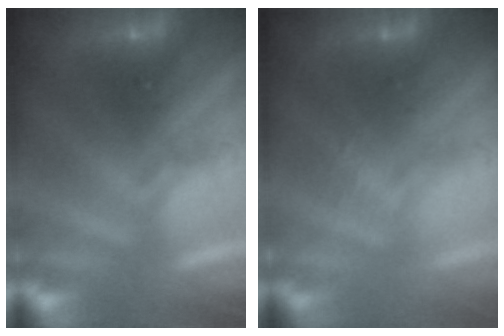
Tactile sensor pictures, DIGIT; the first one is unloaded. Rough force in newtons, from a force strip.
{"total": 1.2}